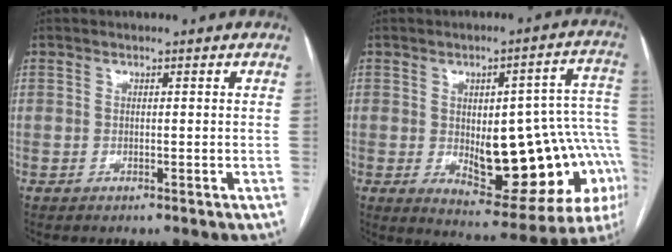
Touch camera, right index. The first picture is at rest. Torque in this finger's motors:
{"motor_torque": [1.29, -0.85, 0.36, 0.07]}